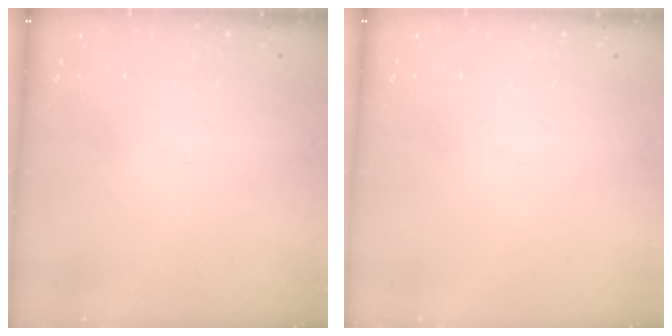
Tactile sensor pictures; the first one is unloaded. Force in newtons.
{"total": 0.0}